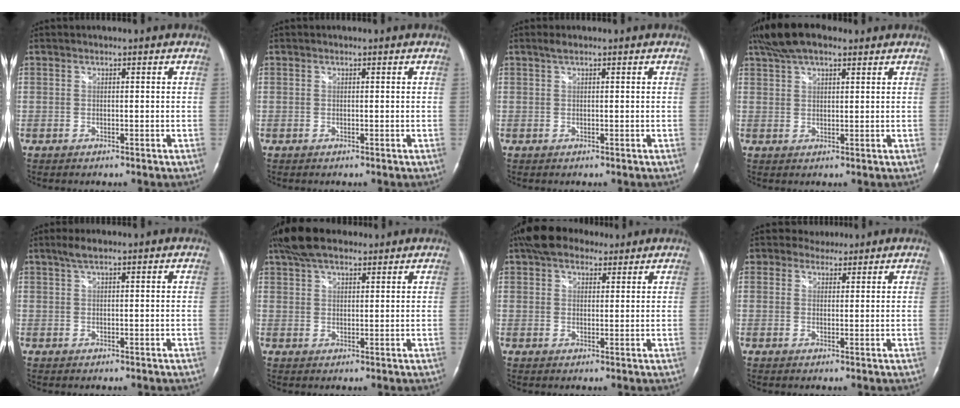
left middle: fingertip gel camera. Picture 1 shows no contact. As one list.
[{"total": 0.0}, {"total": 1.0, "force": [0.7, 0.2, 0.7], "torque": [-0.016, 0.008, 0.014]}, {"total": 8.8, "force": [6.4, 3.2, 5.2], "torque": [-0.100, 0.033, 0.113]}, {"total": 2.3, "force": [1.6, 0.4, 1.6], "torque": [-0.034, 0.010, 0.030]}, {"total": 9.0, "force": [7.0, 3.4, 4.6], "torque": [-0.084, 0.033, 0.125]}, {"total": 8.6, "force": [6.5, 4.1, 3.8], "torque": [-0.063, 0.033, 0.112]}, {"total": 3.2, "force": [2.6, 1.9, 0.1], "torque": [0.002, 0.014, 0.040]}]